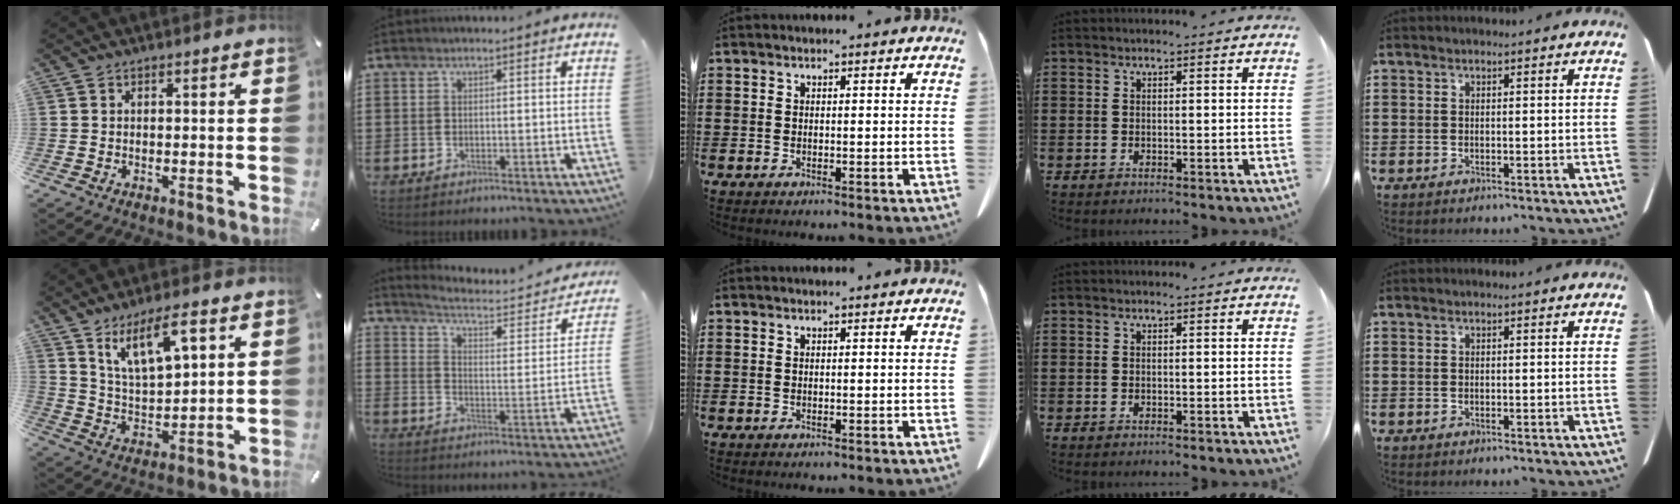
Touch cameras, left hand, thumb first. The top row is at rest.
{"thumb": {"total": 11.0, "force": [7.3, 4.1, 7.2], "torque": [-0.143, -0.020, 0.132]}, "index": {"total": 3.6, "force": [3.2, 0.3, 1.6], "torque": [-0.053, -0.029, 0.043]}}